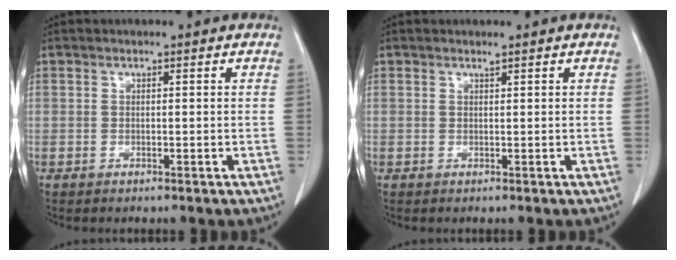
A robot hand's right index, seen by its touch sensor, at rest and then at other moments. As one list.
[{"total": 0.0}]